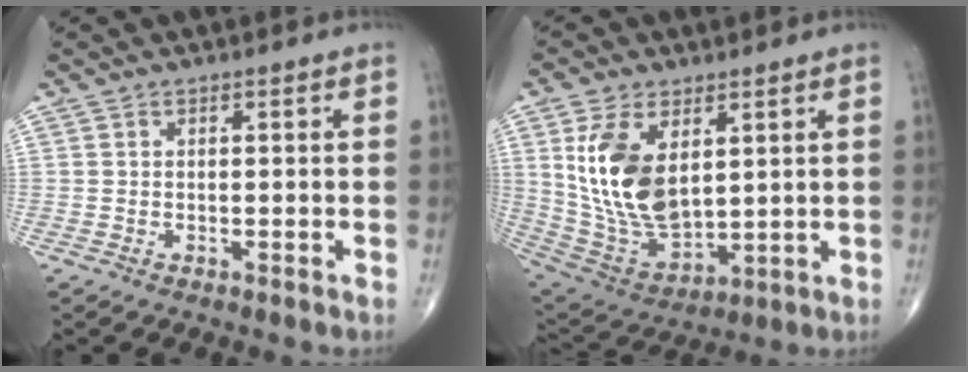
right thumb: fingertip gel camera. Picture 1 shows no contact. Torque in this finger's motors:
{"motor_torque": [-0.83, 1.98, 1.69, 0.31, 0.57]}